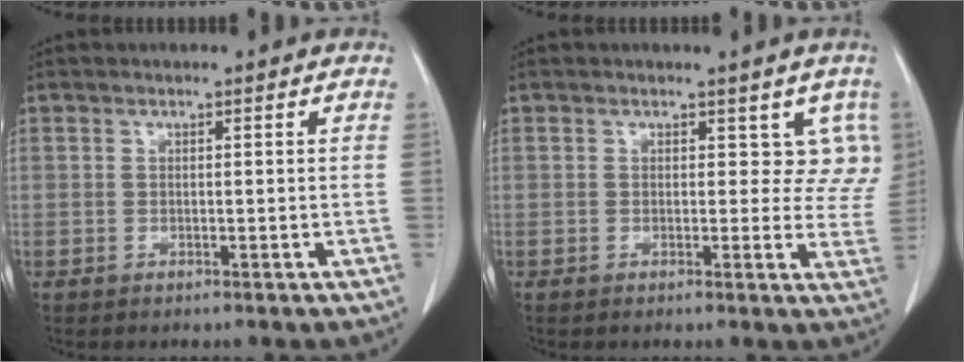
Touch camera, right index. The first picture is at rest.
{"total": 4.9, "force": [2.5, 3.5, 2.5], "torque": [0.001, -0.004, 0.014]}